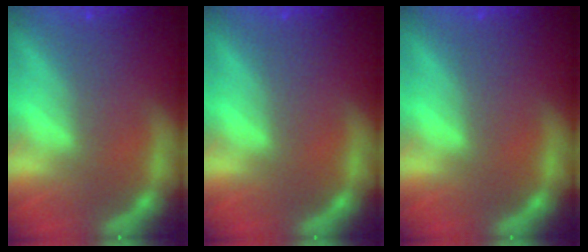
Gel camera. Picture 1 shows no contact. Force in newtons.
{"total": 0.0}
{"total": 0.0}